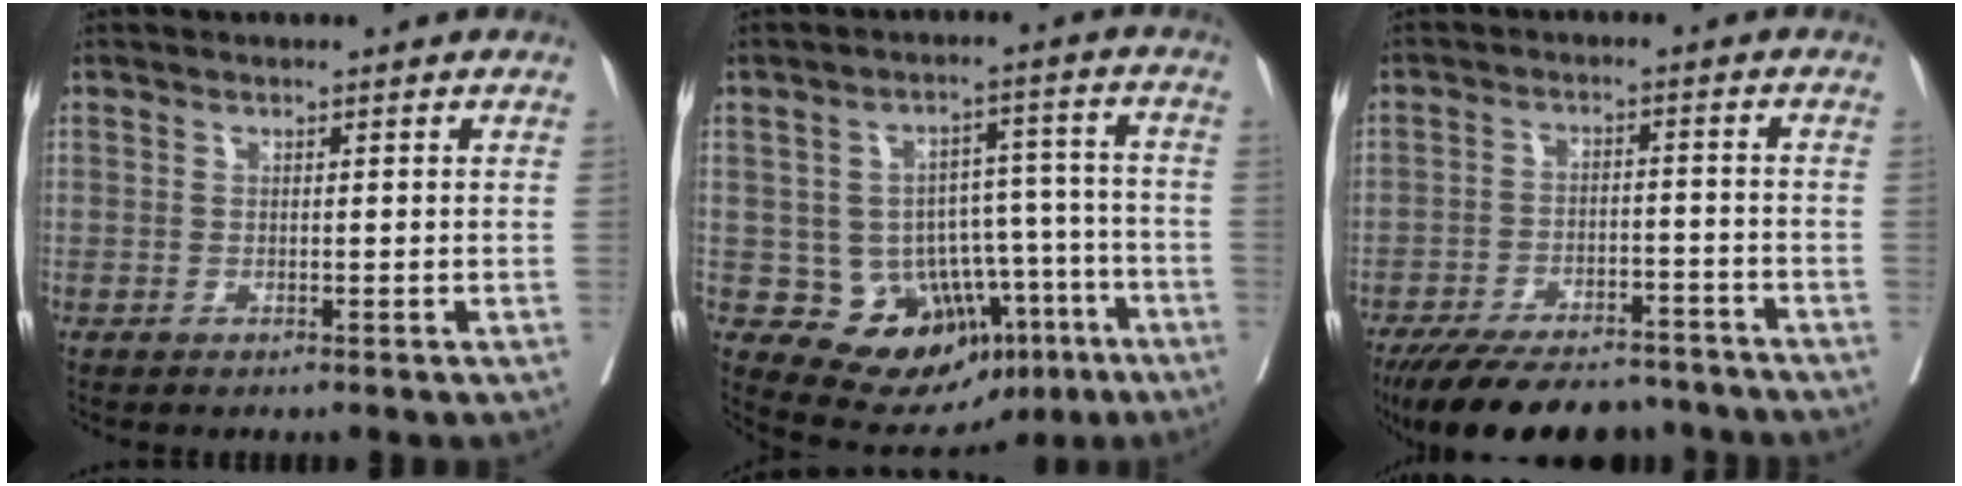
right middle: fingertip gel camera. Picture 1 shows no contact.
{"total": 14.9, "force": [-6.9, 10.3, 8.2], "torque": [-0.092, 0.039, -0.082]}
{"total": 16.3, "force": [-13.8, 5.9, 6.5], "torque": [-0.124, -0.005, -0.200]}